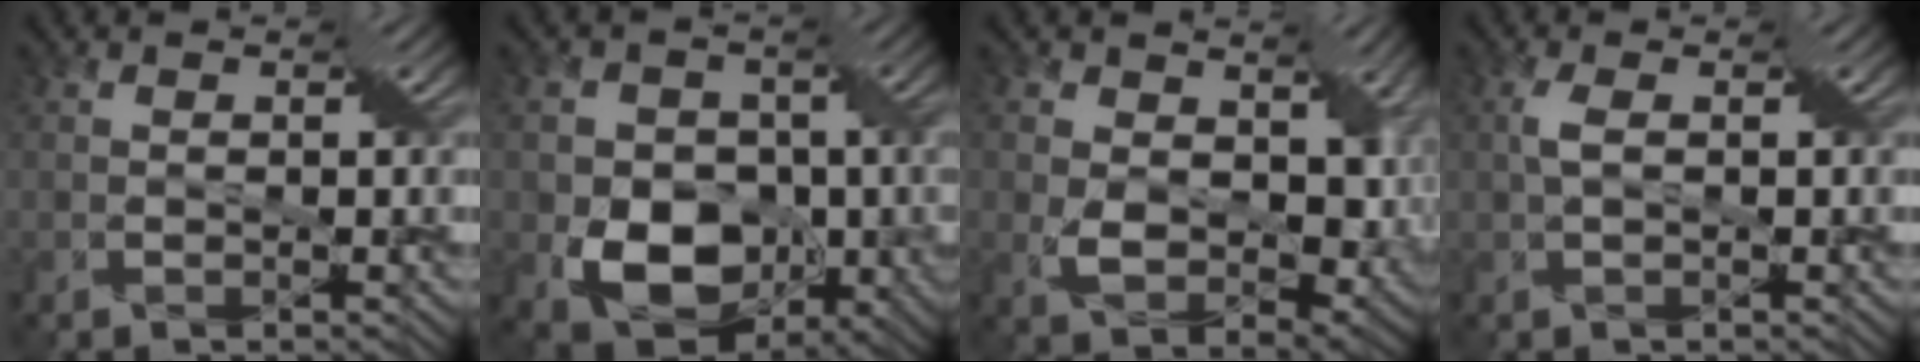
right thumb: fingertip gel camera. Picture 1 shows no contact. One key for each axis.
{"total": 10.8, "fx": -2.9, "fy": 8.1, "fz": 6.6, "tx": -0.109, "ty": -0.025, "tz": -0.053}
{"total": 8.9, "fx": 0.4, "fy": 5.9, "fz": 6.7, "tx": -0.134, "ty": -0.019, "tz": 0.009}
{"total": 2.7, "fx": 0.2, "fy": 0.9, "fz": 2.5, "tx": -0.057, "ty": 0.005, "tz": 0.003}